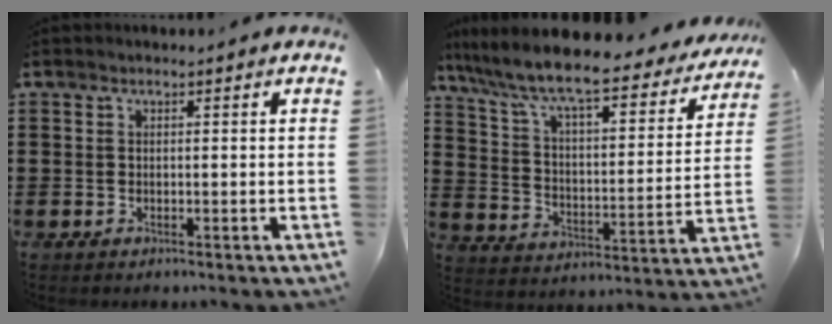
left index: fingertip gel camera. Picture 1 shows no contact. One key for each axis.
{"total": 8.7, "fx": 7.5, "fy": 0.9, "fz": 4.5, "tx": -0.120, "ty": -0.056, "tz": 0.121}